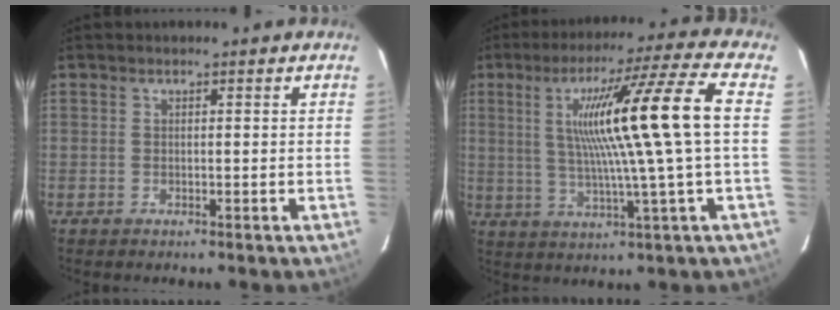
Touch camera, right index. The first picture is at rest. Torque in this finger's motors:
{"motor_torque": [1.81, 0.33, 1.05, 0.21]}